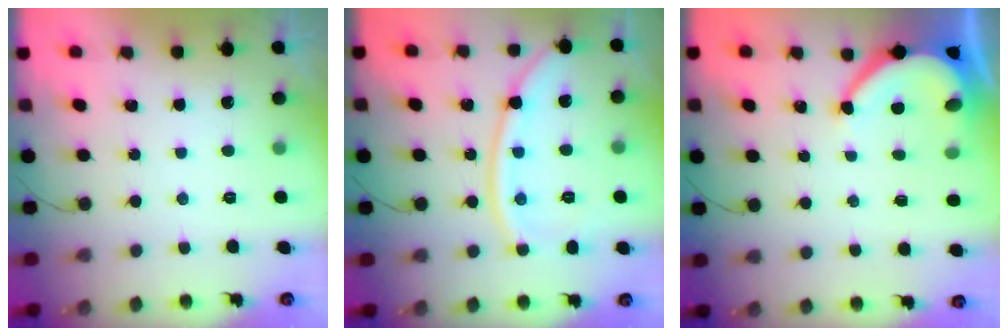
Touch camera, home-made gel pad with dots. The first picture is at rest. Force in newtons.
{"total": 12.3, "press": 12.3, "slide": 1.0}
{"total": 8.1, "press": 8.1, "slide": 0.4}